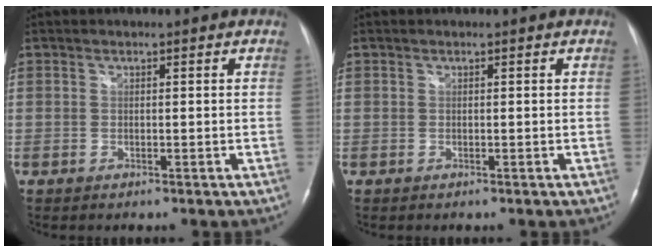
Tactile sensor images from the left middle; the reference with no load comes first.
{"total": 0.0}